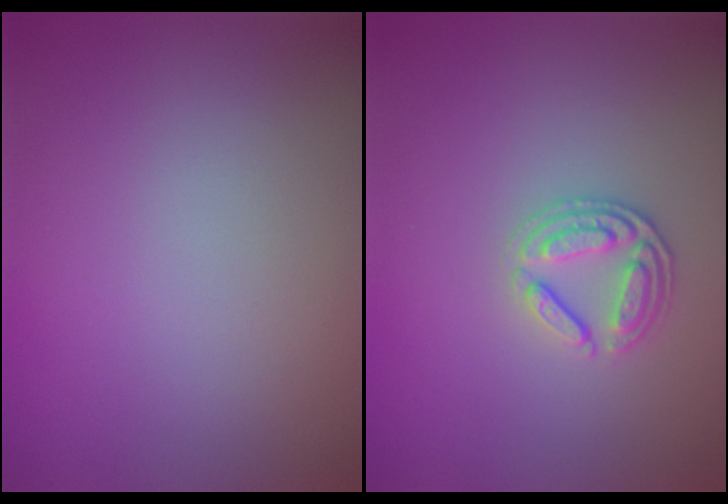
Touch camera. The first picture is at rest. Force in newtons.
{"total": 2.7, "press": 2.4, "slide": 1.2}